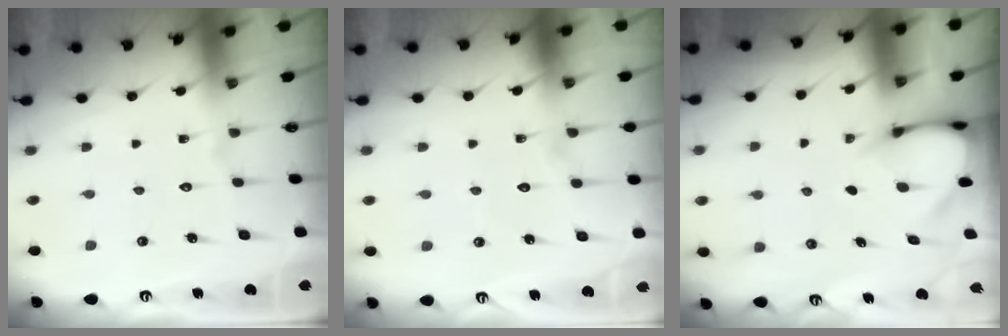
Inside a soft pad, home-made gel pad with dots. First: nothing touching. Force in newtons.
{"total": 4.1, "press": 4.1, "slide": 0.4}
{"total": 3.2, "press": 3.2, "slide": 0.3}